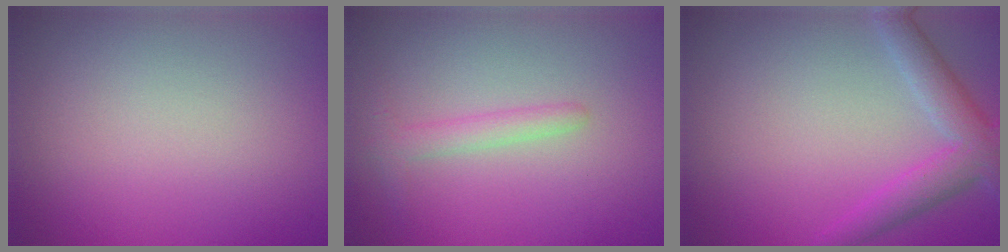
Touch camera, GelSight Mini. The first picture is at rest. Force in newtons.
{"total": 1.7, "press": 1.7, "slide": 0.1}
{"total": 4.0, "press": 4.0, "slide": 0.2}